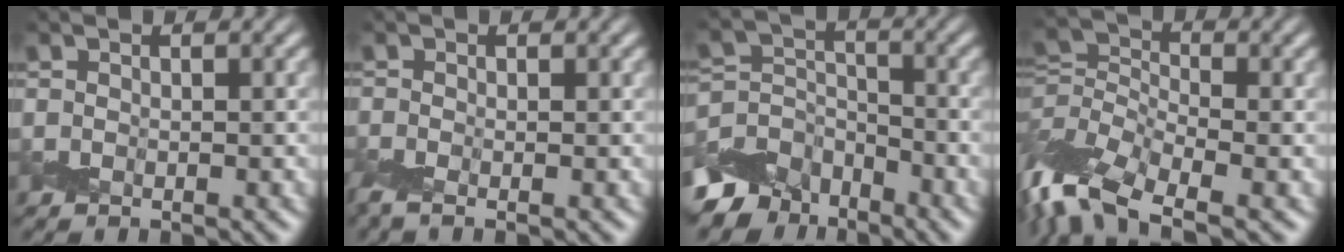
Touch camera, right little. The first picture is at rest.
{"total": 2.1, "force": [-0.8, 1.1, 1.7], "torque": [-0.049, 0.001, -0.022]}
{"total": 5.0, "force": [-3.9, 2.9, 0.9], "torque": [-0.007, 0.006, -0.085]}
{"total": 8.2, "force": [-4.5, 3.8, 5.7], "torque": [-0.125, -0.002, -0.107]}